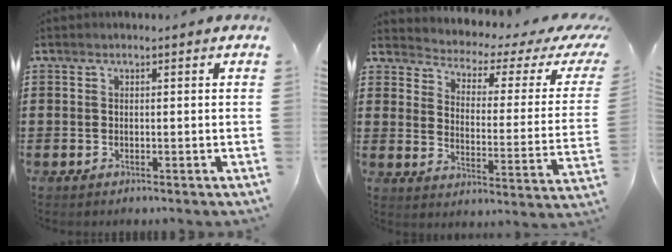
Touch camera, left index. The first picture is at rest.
{"total": 2.5, "force": [1.9, 1.0, 1.3], "torque": [-0.043, -0.023, 0.023]}